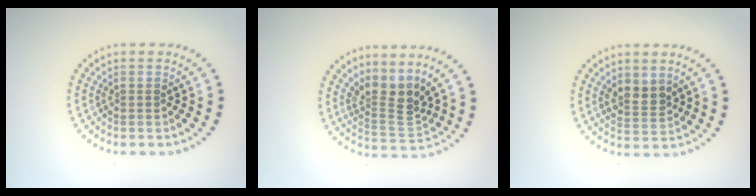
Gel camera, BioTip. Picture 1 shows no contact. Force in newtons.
{"total": 3.4, "press": 2.4, "slide": 2.4}
{"total": 2.4, "press": 2.2, "slide": 1.0}